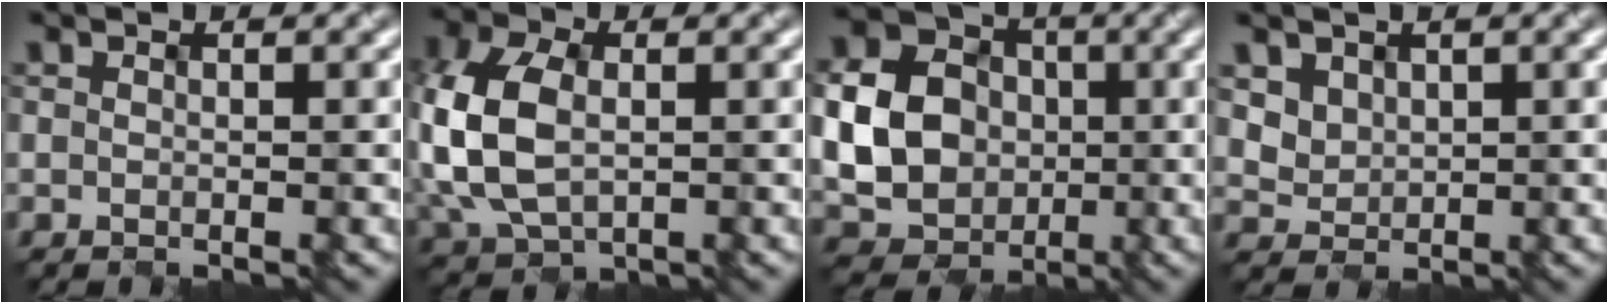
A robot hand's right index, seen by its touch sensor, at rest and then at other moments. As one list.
[{"total": 8.7, "force": [-0.4, 6.0, 6.3], "torque": [-0.175, 0.004, -0.012]}, {"total": 9.7, "force": [-0.5, 8.1, 5.3], "torque": [-0.114, -0.003, -0.012]}, {"total": 2.5, "force": [1.4, 2.0, 0.7], "torque": [-0.023, -0.007, 0.043]}]